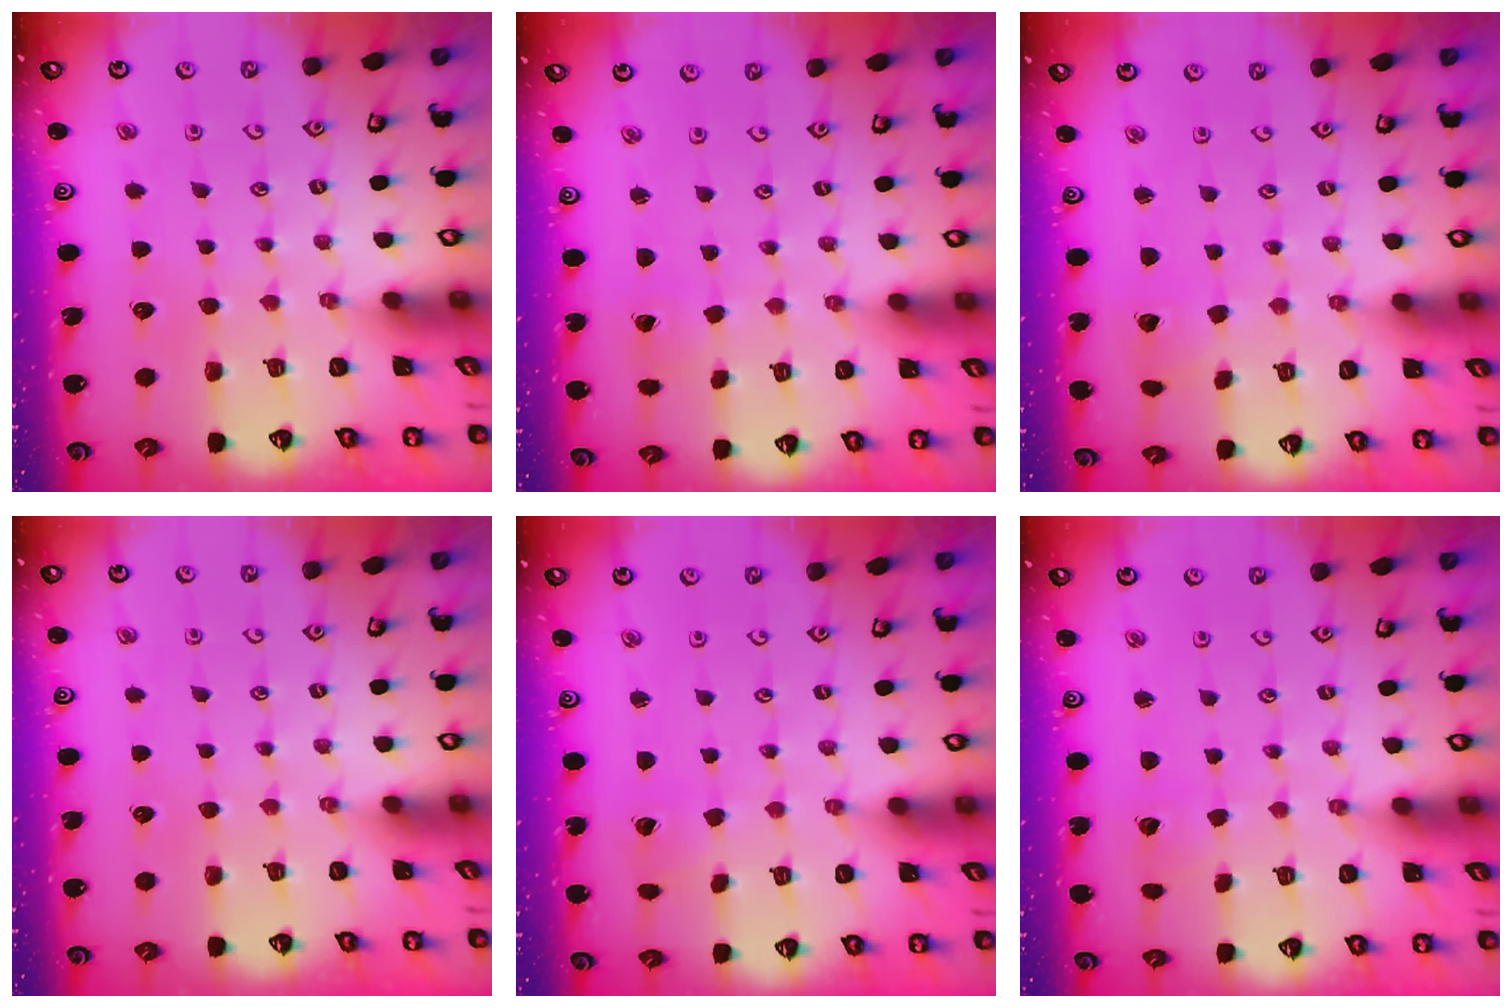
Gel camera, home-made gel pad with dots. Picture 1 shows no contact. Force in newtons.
{"total": 0.0}
{"total": 2.6, "press": 2.6, "slide": 0.1}
{"total": 0.0}
{"total": 1.0, "press": 1.0, "slide": 0.1}
{"total": 1.2, "press": 1.2, "slide": 0.1}